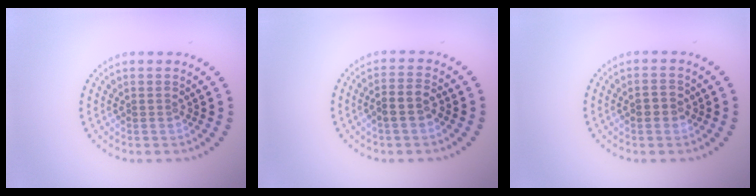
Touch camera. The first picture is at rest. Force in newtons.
{"total": 2.3, "press": 2.1, "slide": 0.8}
{"total": 1.3, "press": 1.2, "slide": 0.2}